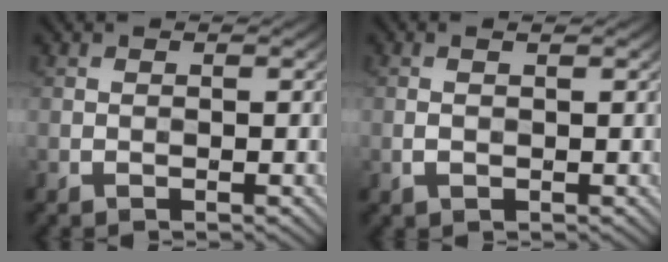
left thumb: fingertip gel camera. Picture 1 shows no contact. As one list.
[{"total": 1.5, "force": [0.2, 0.6, 1.3], "torque": [-0.033, 0.003, 0.006]}]